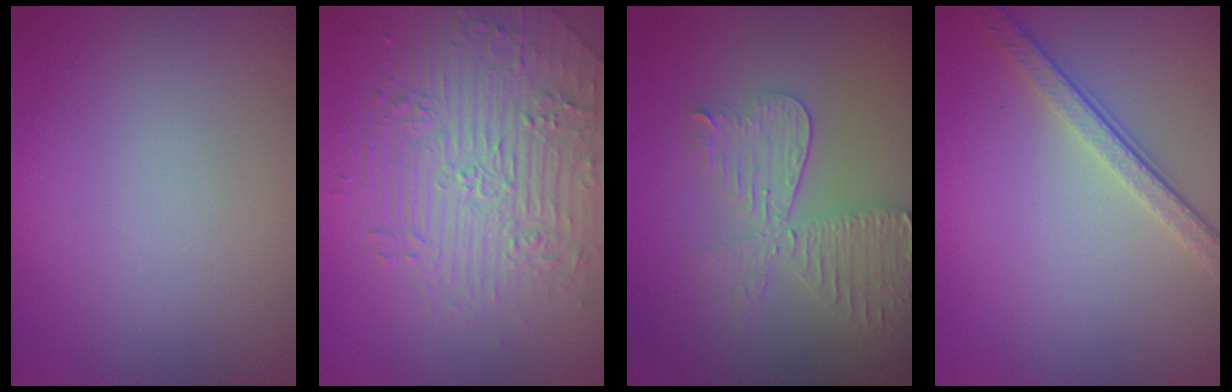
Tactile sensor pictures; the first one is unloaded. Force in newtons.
{"total": 4.7, "press": 4.6, "slide": 0.8}
{"total": 4.4, "press": 3.8, "slide": 2.1}
{"total": 3.6, "press": 2.6, "slide": 2.4}